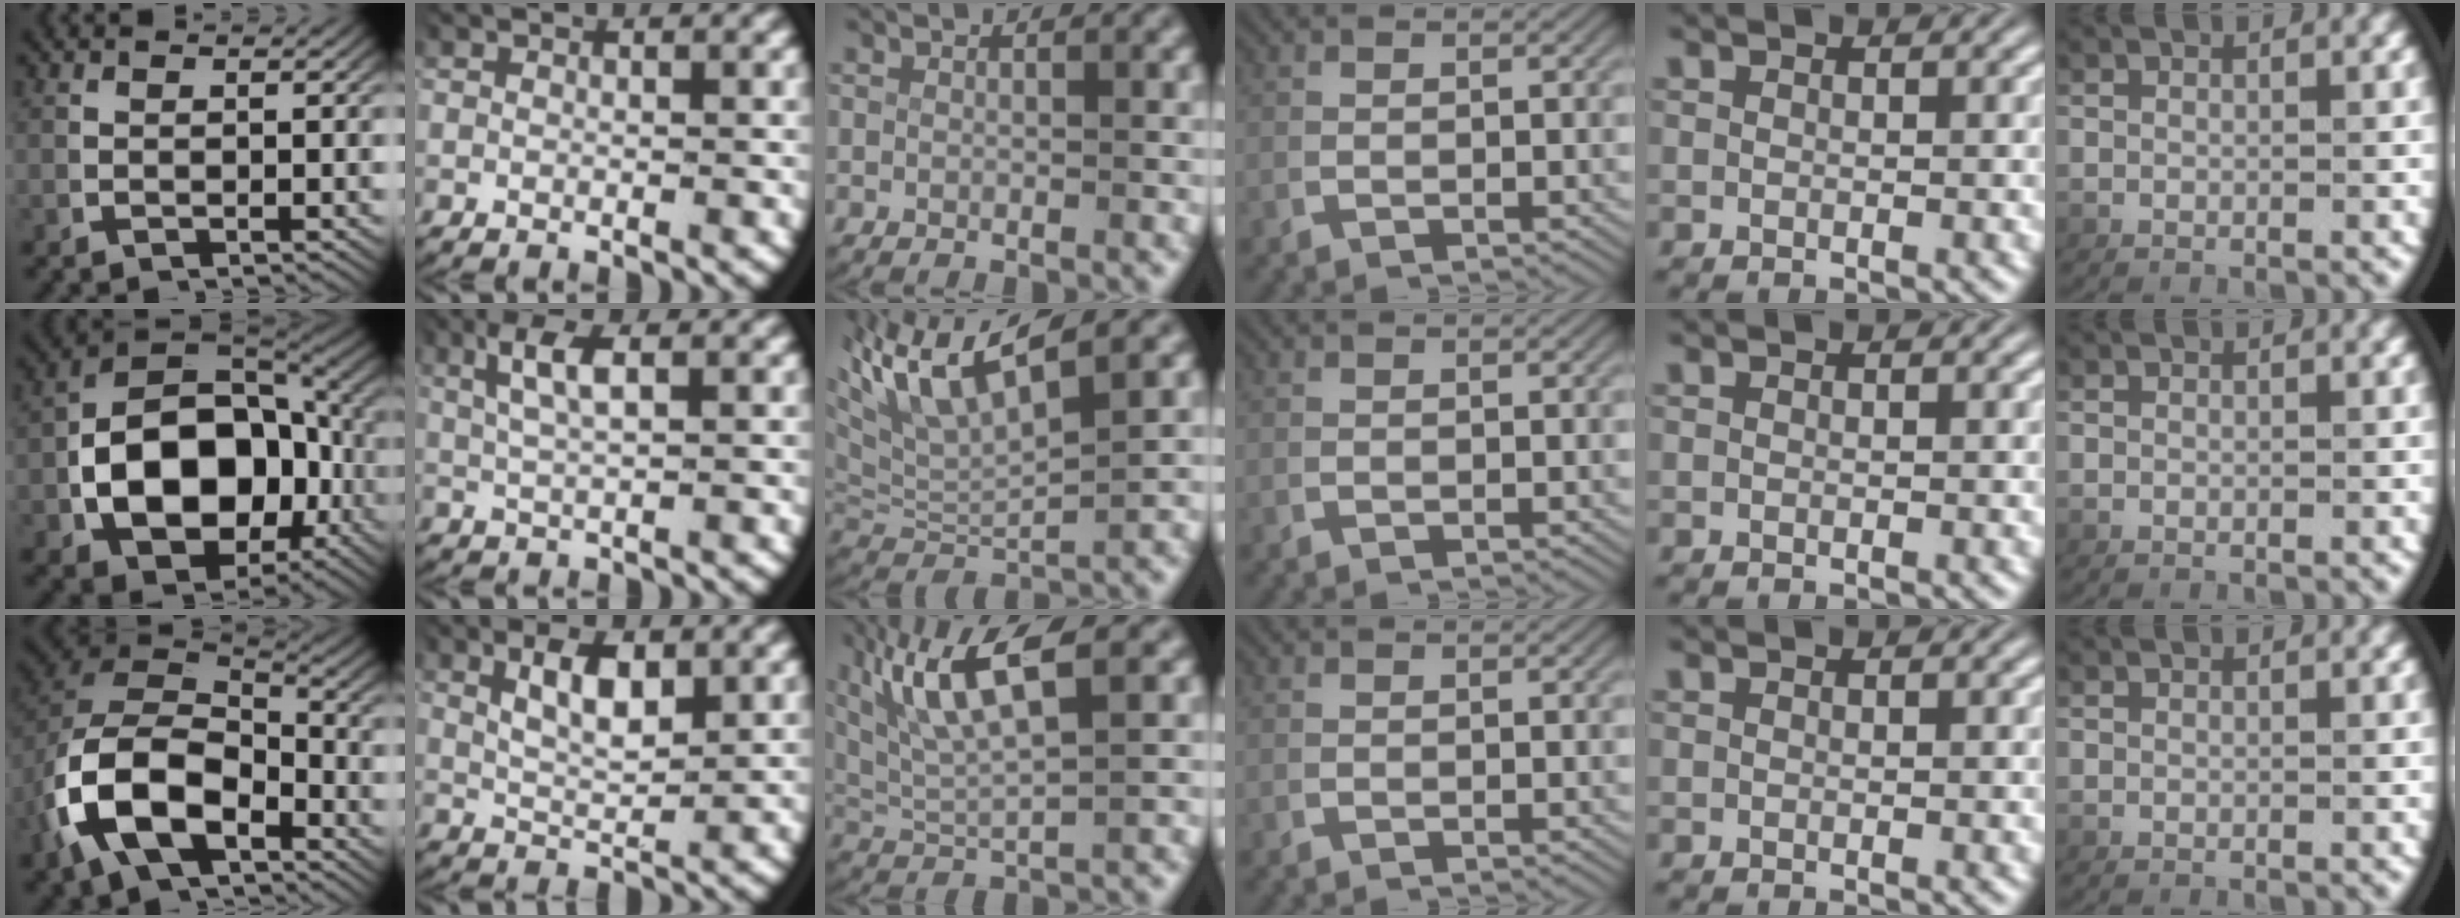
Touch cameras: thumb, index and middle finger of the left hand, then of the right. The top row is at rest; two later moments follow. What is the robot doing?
{"motion": "lift_and_place", "object": "photo album"}